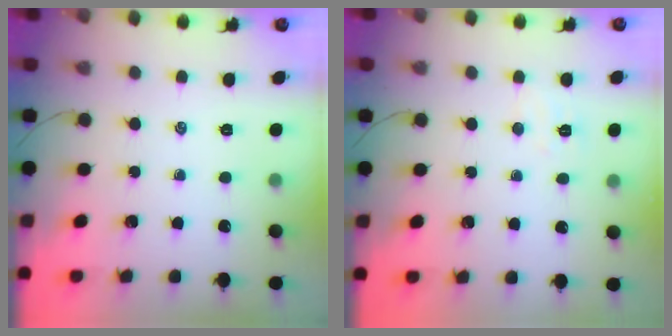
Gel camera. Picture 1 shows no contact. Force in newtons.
{"total": 3.6, "press": 3.5, "slide": 0.9}